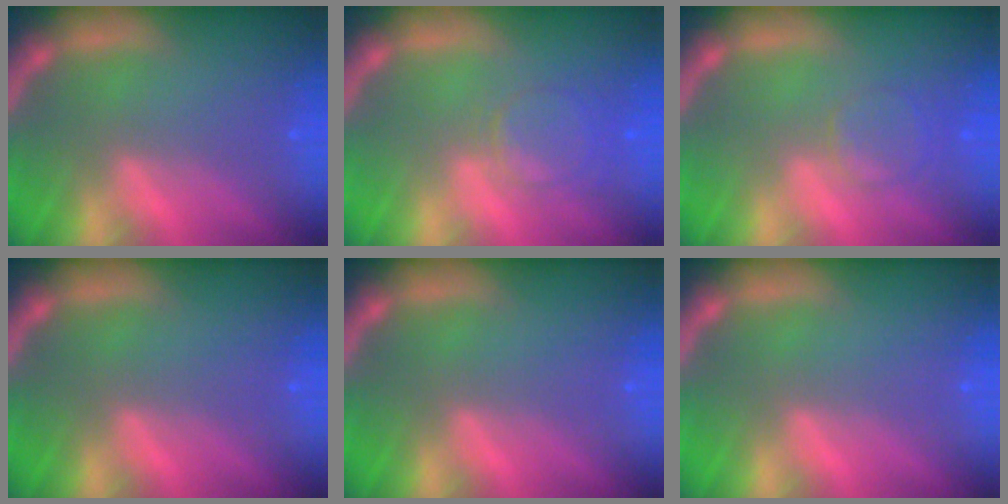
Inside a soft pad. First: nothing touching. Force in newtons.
{"total": 4.0}
{"total": 2.9}
{"total": 0.0}
{"total": 0.0}
{"total": 0.0}